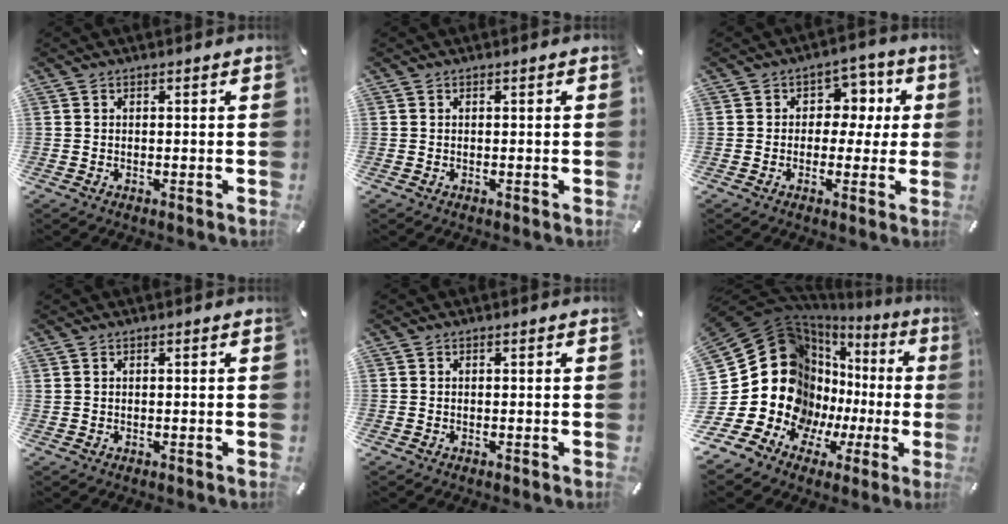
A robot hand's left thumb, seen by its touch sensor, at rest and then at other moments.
{"total": 0.0}
{"total": 6.7, "force": [-0.1, 5.9, 3.2], "torque": [-0.034, 0.005, -0.010]}
{"total": 0.0}
{"total": 0.0}
{"total": 27.9, "force": [2.3, 21.5, 17.6], "torque": [-0.327, -0.066, 0.094]}